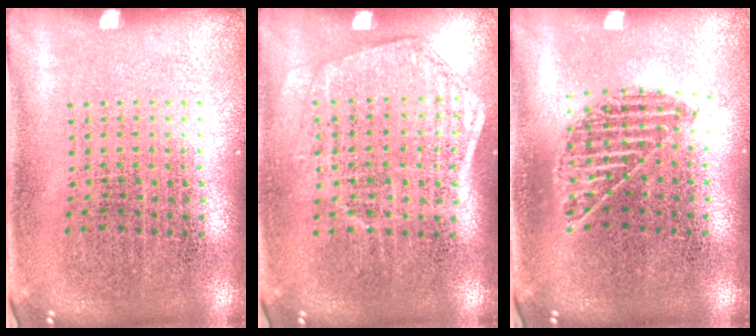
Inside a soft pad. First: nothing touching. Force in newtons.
{"total": 1.5, "press": 1.4, "slide": 0.5}
{"total": 1.2, "press": 1.1, "slide": 0.5}